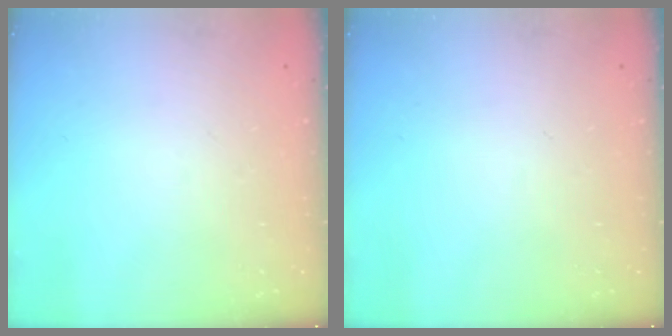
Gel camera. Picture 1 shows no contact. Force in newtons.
{"total": 0.0}